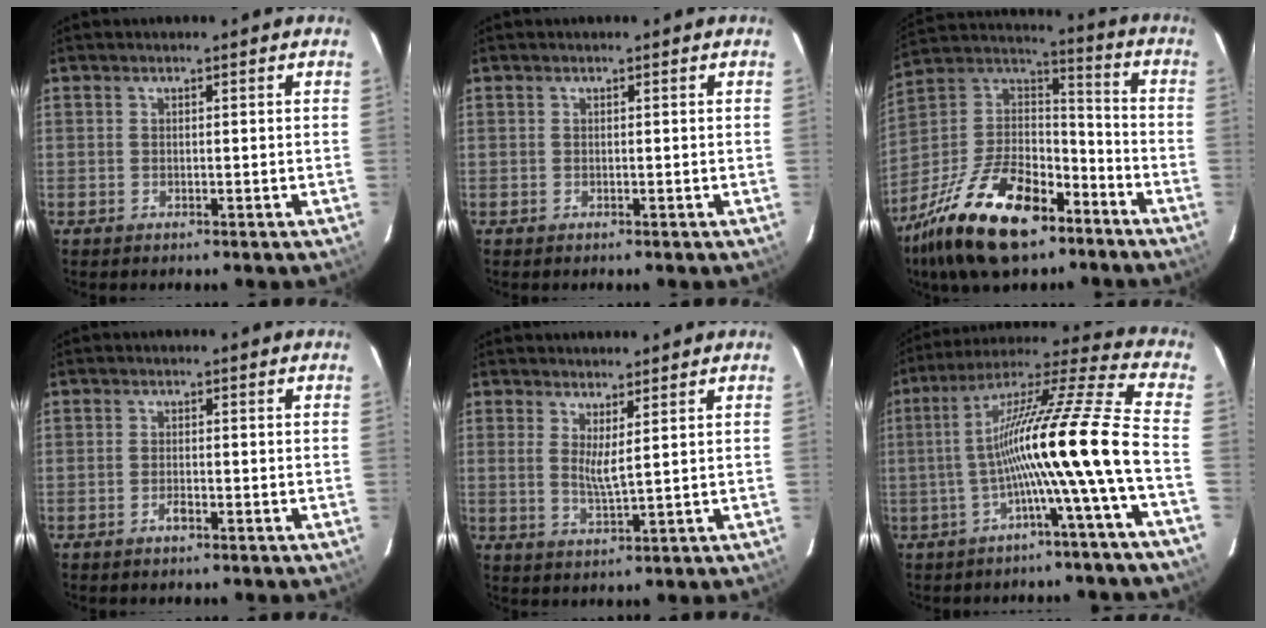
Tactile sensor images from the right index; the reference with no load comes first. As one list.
[{"total": 0.0}, {"total": 25.5, "force": [-16.0, 12.5, 15.4], "torque": [-0.322, 0.000, -0.266]}, {"total": 1.5, "force": [-1.0, 0.6, 1.0], "torque": [-0.023, 0.000, -0.018]}, {"total": 3.6, "force": [1.8, 0.0, 3.1], "torque": [-0.058, -0.014, 0.030]}, {"total": 16.7, "force": [-5.1, -2.4, 15.8], "torque": [-0.243, -0.008, -0.097]}]